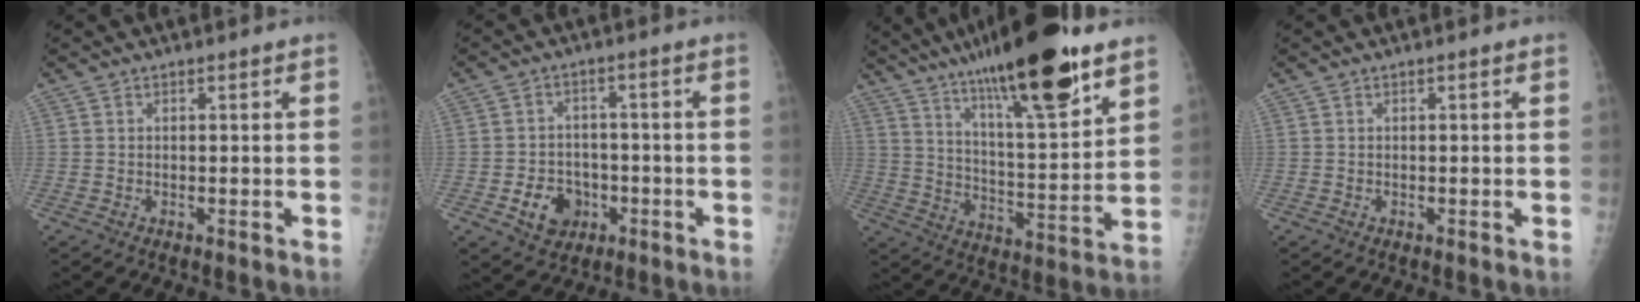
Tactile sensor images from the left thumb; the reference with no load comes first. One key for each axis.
{"total": 7.6, "fx": -2.8, "fy": 6.1, "fz": 3.5, "tx": -0.030, "ty": 0.019, "tz": -0.041}
{"total": 23.5, "fx": 15.2, "fy": 4.5, "fz": 17.3, "tx": -0.268, "ty": -0.058, "tz": 0.249}
{"total": 0.0}